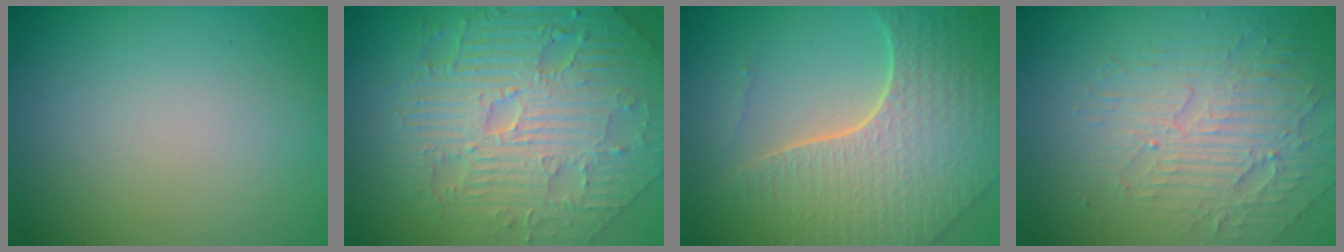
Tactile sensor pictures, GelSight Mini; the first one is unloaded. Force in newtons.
{"total": 8.2, "press": 6.6, "slide": 4.8}
{"total": 7.0, "press": 5.0, "slide": 4.9}
{"total": 4.3, "press": 3.8, "slide": 2.1}